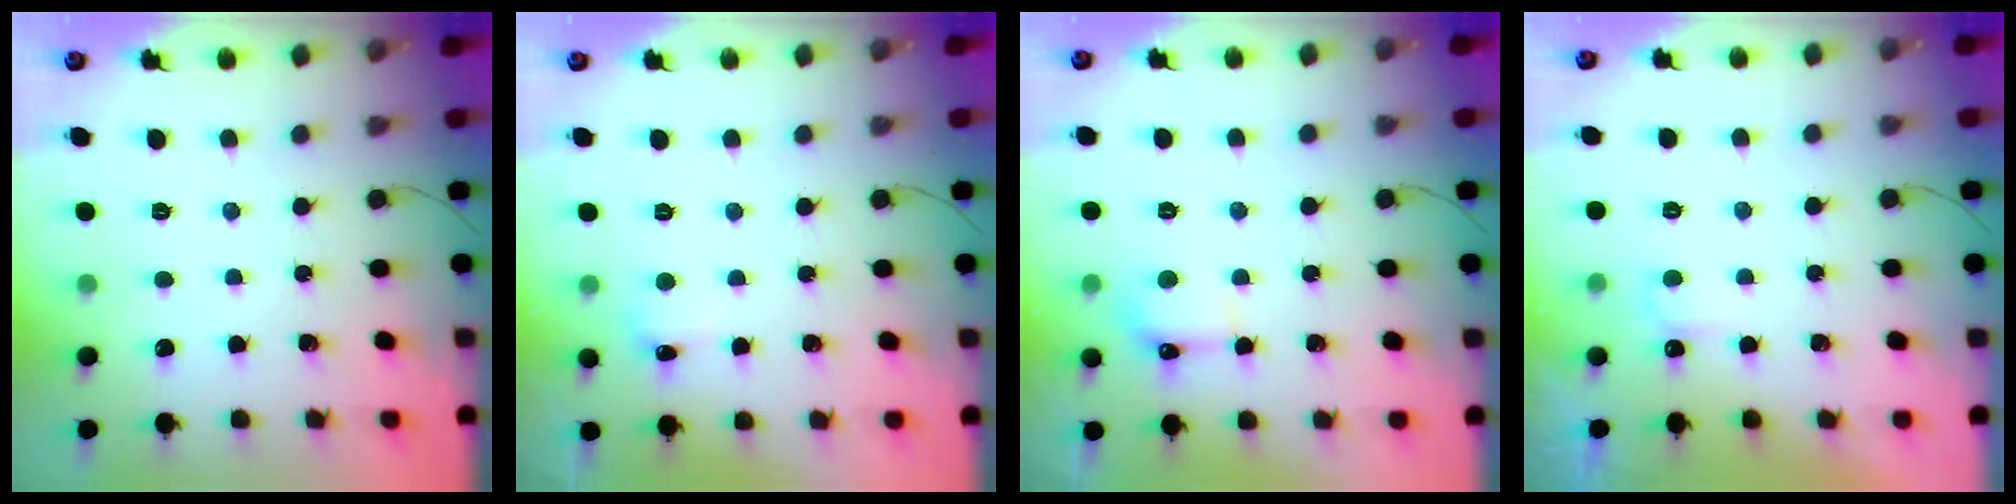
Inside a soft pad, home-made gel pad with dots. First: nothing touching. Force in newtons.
{"total": 4.8, "press": 4.5, "slide": 1.4}
{"total": 5.5, "press": 5.5, "slide": 0.9}
{"total": 2.4, "press": 2.4, "slide": 0.6}